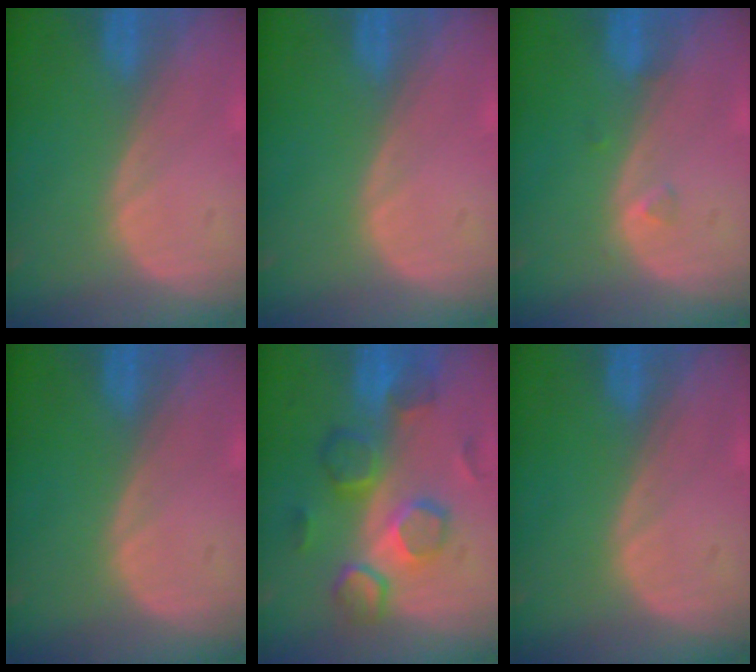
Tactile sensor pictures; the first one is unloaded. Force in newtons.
{"total": 0.0}
{"total": 1.0, "press": 1.0, "slide": 0.2}
{"total": 0.0}
{"total": 8.6, "press": 8.5, "slide": 1.6}
{"total": 0.0}